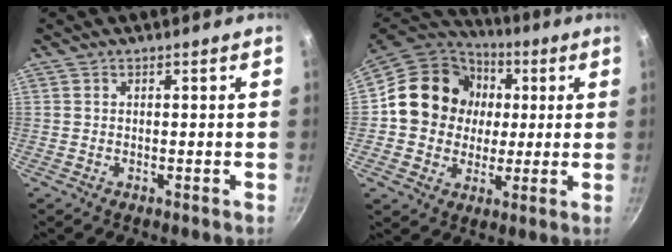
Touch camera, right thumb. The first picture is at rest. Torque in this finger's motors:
{"motor_torque": [1.93, 2.08, 0.60, -0.25, 0.07]}